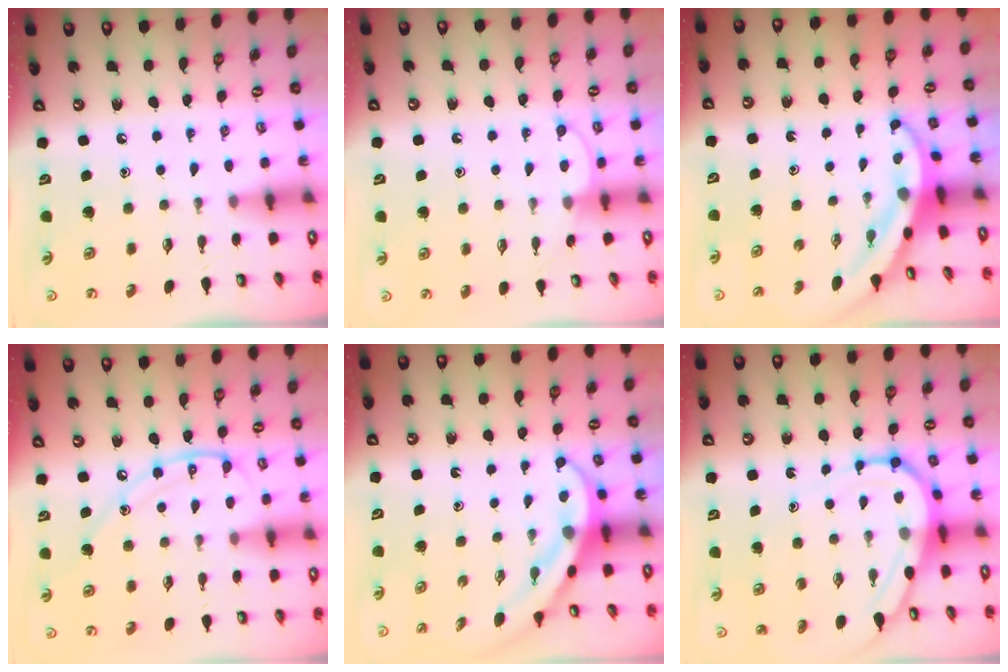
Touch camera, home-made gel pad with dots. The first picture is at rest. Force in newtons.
{"total": 6.7, "press": 6.6, "slide": 0.6}
{"total": 3.7, "press": 3.7, "slide": 0.5}
{"total": 12.1, "press": 12.0, "slide": 1.2}
{"total": 4.0, "press": 4.0, "slide": 0.4}
{"total": 9.2, "press": 9.1, "slide": 0.8}